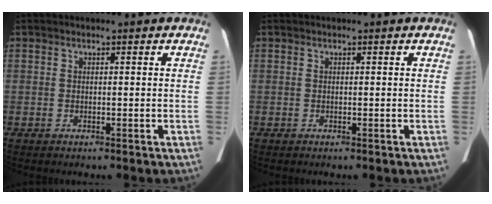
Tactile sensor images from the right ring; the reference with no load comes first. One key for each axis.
{"total": 0.0}